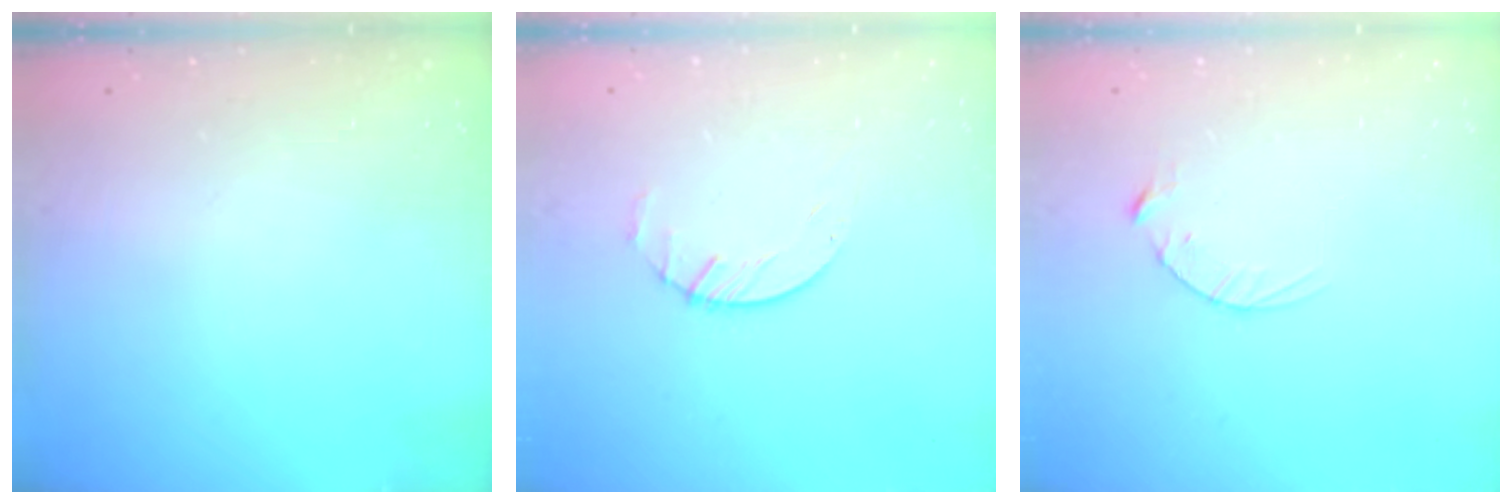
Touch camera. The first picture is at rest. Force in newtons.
{"total": 1.6, "press": 1.6, "slide": 0.3}
{"total": 3.5, "press": 3.5, "slide": 0.4}